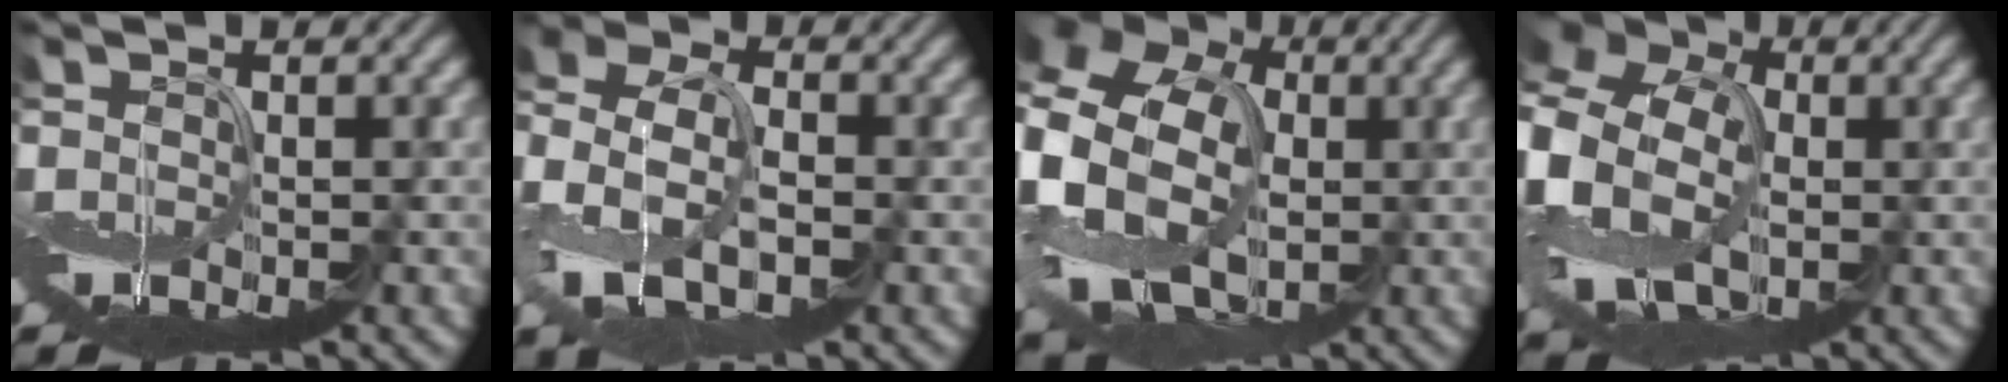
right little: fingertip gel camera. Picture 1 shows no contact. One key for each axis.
{"total": 7.2, "fx": -1.5, "fy": 4.8, "fz": 5.2, "tx": -0.119, "ty": 0.010, "tz": -0.042}
{"total": 18.3, "fx": 1.3, "fy": 15.2, "fz": 10.1, "tx": -0.236, "ty": 0.000, "tz": -0.013}
{"total": 15.3, "fx": 0.9, "fy": 12.1, "fz": 9.4, "tx": -0.212, "ty": 0.000, "tz": -0.018}